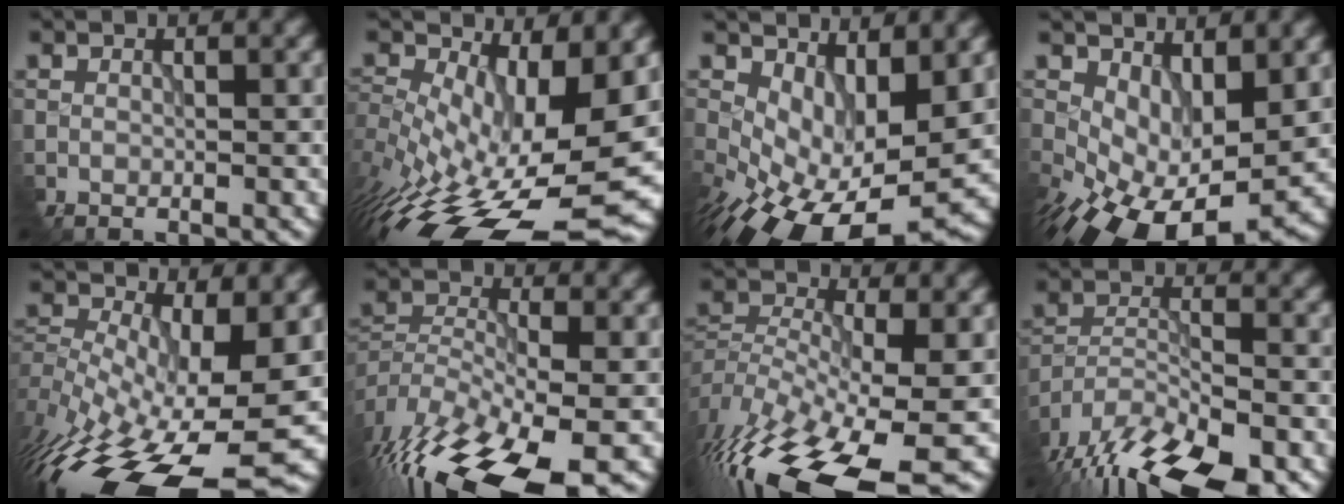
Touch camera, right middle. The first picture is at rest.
{"total": 14.4, "force": [-4.6, 6.8, 11.8], "torque": [-0.205, -0.025, -0.064]}
{"total": 10.8, "force": [-2.5, 6.0, 8.7], "torque": [-0.143, -0.028, -0.022]}
{"total": 9.9, "force": [-2.1, 5.8, 7.7], "torque": [-0.137, -0.028, -0.014]}
{"total": 16.3, "force": [-7.5, 6.8, 12.7], "torque": [-0.254, -0.024, -0.108]}
{"total": 14.4, "force": [-10.2, 5.1, 8.9], "torque": [-0.190, -0.031, -0.155]}
{"total": 15.1, "force": [-9.6, 5.4, 10.4], "torque": [-0.226, -0.019, -0.149]}
{"total": 13.7, "force": [-11.1, 4.6, 6.6], "torque": [-0.129, -0.027, -0.162]}